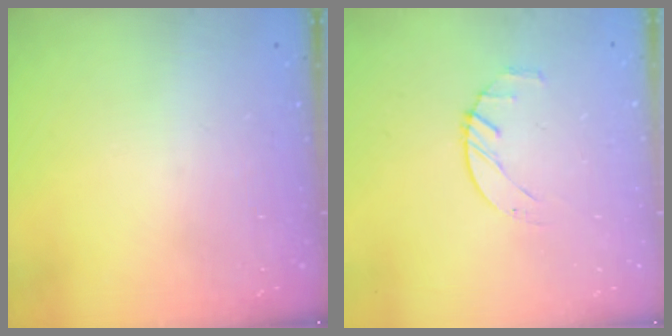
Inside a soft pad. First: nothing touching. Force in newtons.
{"total": 2.5, "press": 2.5, "slide": 0.4}